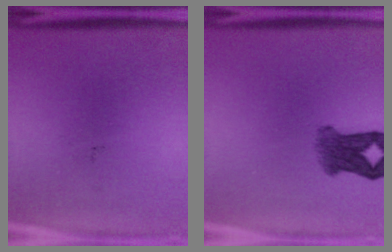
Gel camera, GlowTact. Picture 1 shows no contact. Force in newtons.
{"total": 4.8}